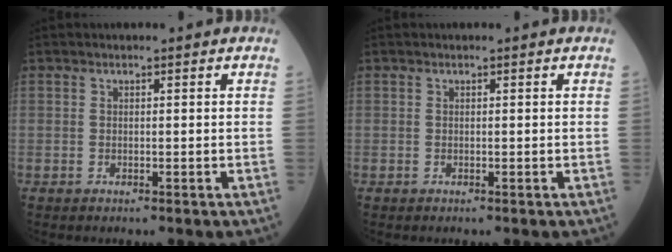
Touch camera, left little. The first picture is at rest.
{"total": 0.0}